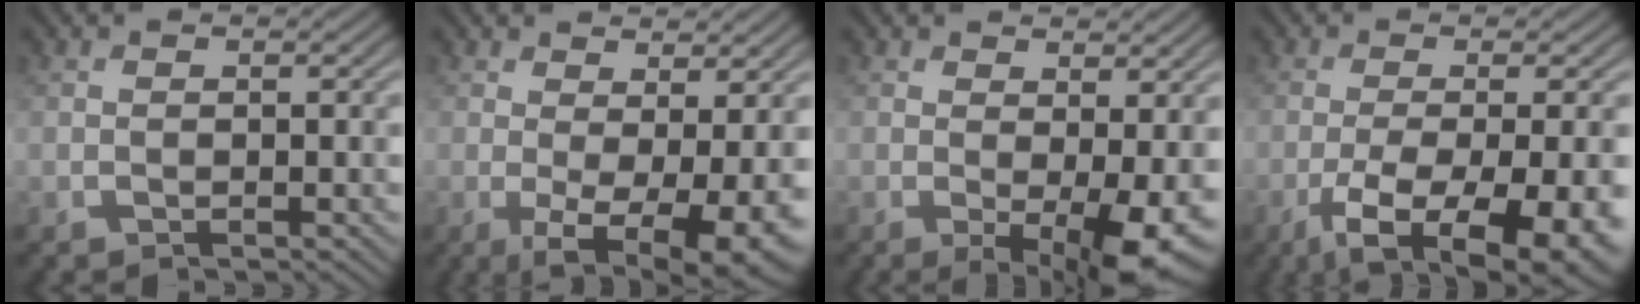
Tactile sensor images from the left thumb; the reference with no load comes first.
{"total": 8.4, "force": [-1.1, 2.9, 7.8], "torque": [-0.126, -0.009, -0.009]}
{"total": 7.0, "force": [-0.5, 2.1, 6.7], "torque": [-0.096, -0.009, -0.001]}
{"total": 12.8, "force": [-6.0, 4.1, 10.5], "torque": [-0.183, -0.025, -0.083]}